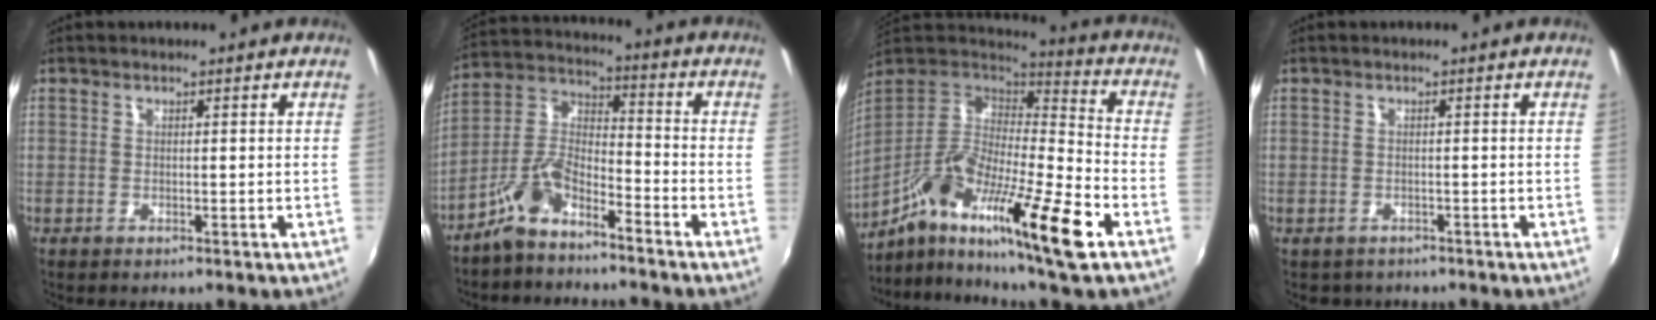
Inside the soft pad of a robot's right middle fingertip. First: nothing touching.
{"total": 8.3, "force": [-5.9, 2.8, 5.2], "torque": [-0.123, 0.022, -0.118]}
{"total": 21.7, "force": [-10.9, 3.1, 18.5], "torque": [-0.323, -0.026, -0.203]}
{"total": 2.1, "force": [-1.5, 1.4, 0.3], "torque": [-0.012, -0.006, -0.020]}